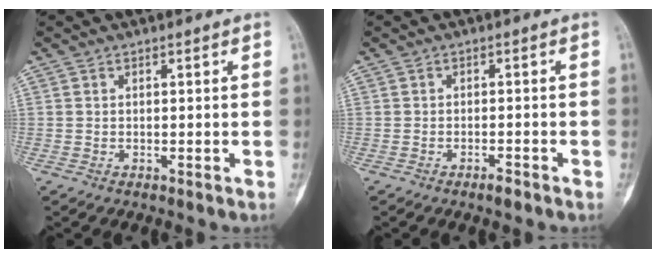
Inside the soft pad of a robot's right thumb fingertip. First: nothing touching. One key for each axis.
{"total": 1.8, "fx": -1.3, "fy": 0.4, "fz": 1.2, "tx": -0.027, "ty": 0.005, "tz": -0.023}